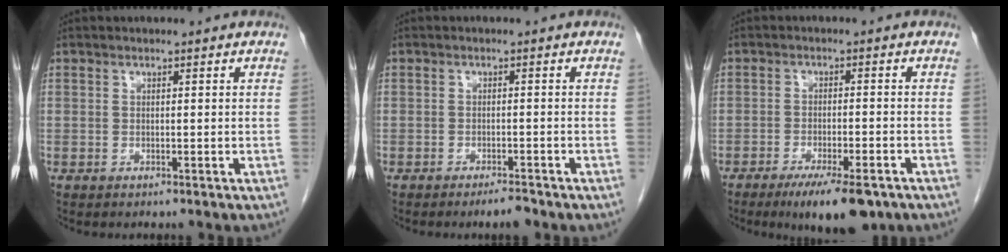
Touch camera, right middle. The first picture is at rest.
{"total": 2.2, "force": [-1.8, 0.1, 1.2], "torque": [-0.021, -0.003, -0.028]}
{"total": 9.4, "force": [-6.5, 2.0, 6.6], "torque": [-0.096, -0.015, -0.096]}